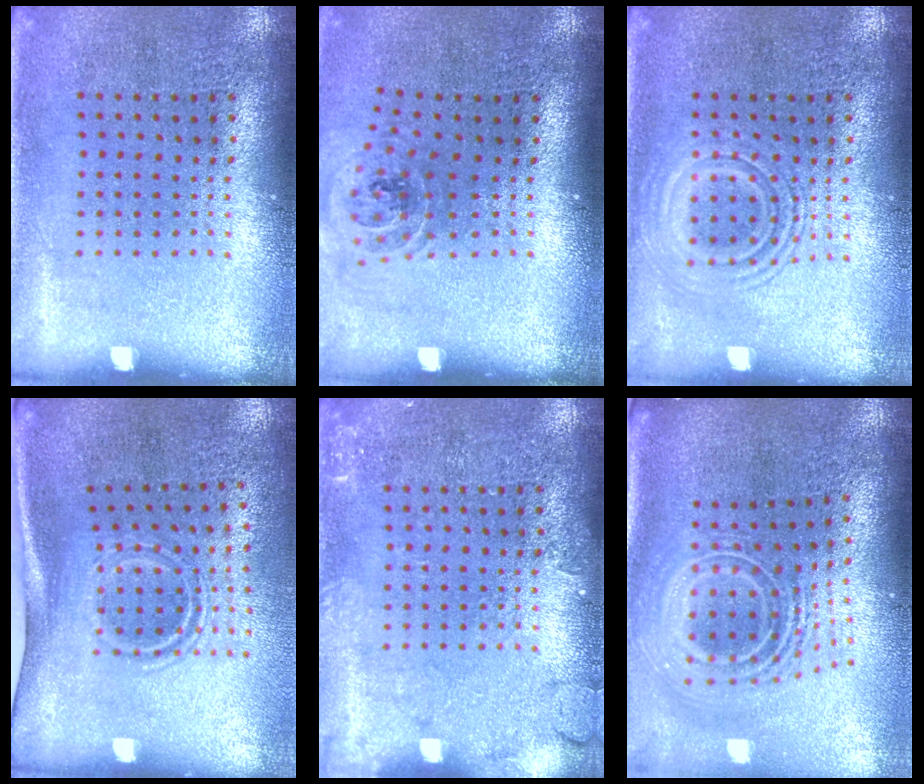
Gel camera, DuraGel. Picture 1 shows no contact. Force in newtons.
{"total": 1.1, "press": 1.0, "slide": 0.2}
{"total": 2.8, "press": 2.7, "slide": 0.5}
{"total": 1.9, "press": 1.1, "slide": 1.5}
{"total": 2.0, "press": 2.0, "slide": 0.4}
{"total": 2.8, "press": 1.9, "slide": 2.0}